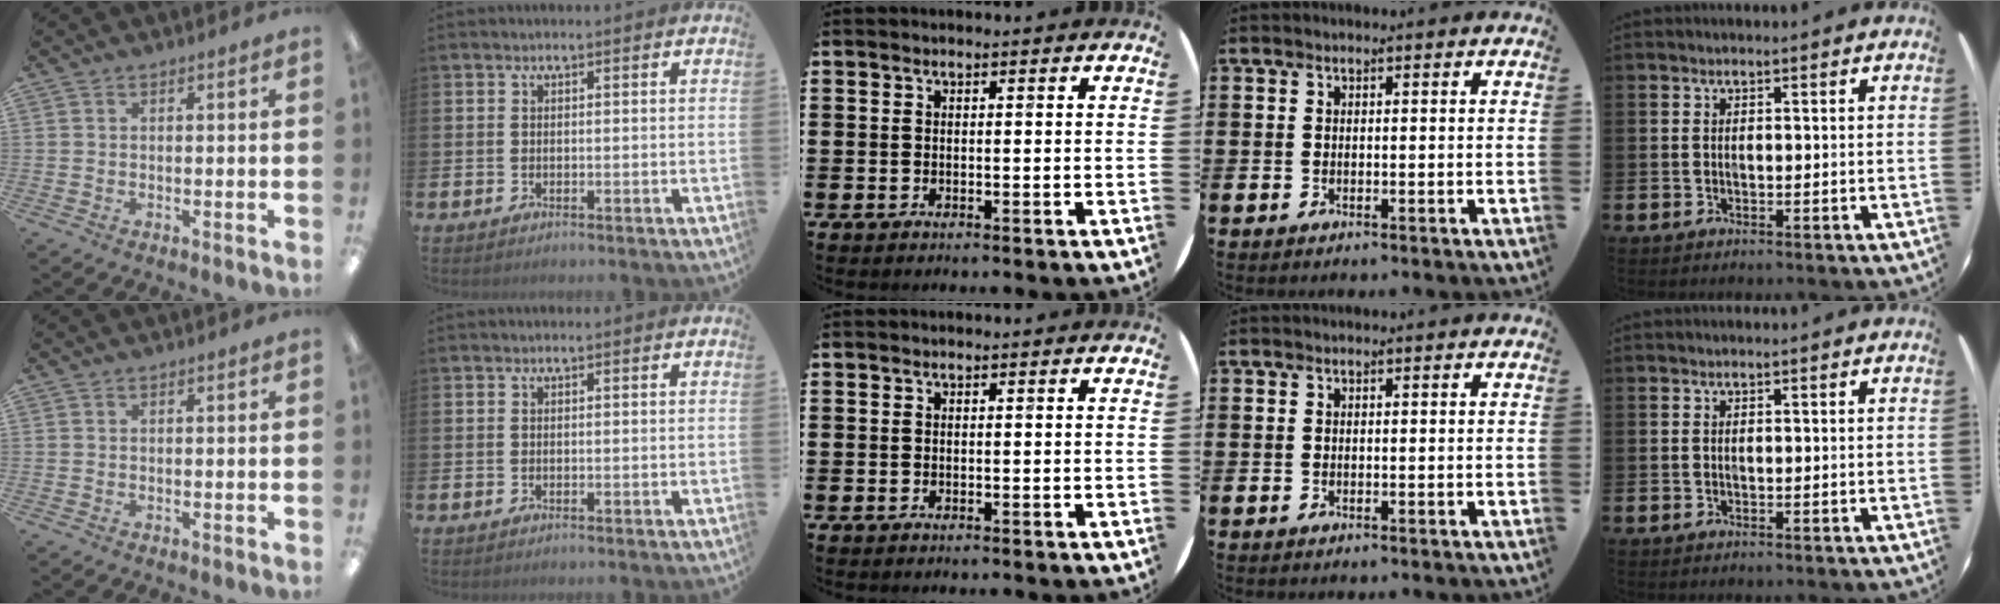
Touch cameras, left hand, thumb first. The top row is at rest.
{}